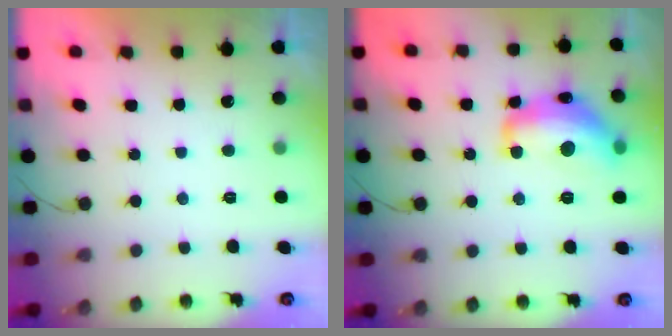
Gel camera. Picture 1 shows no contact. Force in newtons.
{"total": 16.7, "press": 16.6, "slide": 1.1}